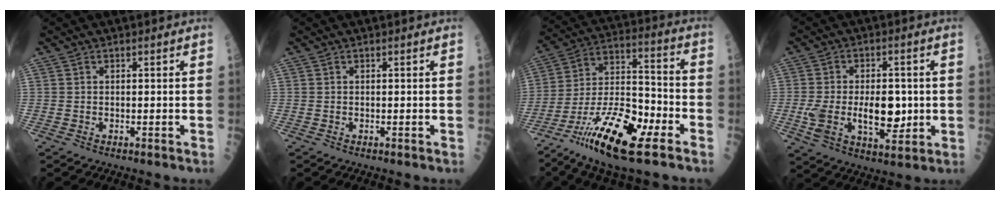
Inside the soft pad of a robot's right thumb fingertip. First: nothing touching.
{"total": 0.0}
{"total": 21.2, "force": [-11.5, 5.7, 16.9], "torque": [-0.344, 0.039, -0.209]}
{"total": 12.9, "force": [-0.9, 6.8, 10.9], "torque": [-0.176, -0.004, -0.005]}